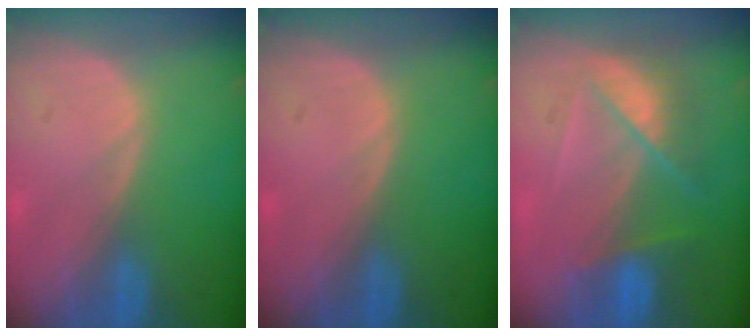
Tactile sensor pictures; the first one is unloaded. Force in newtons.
{"total": 0.0}
{"total": 7.4, "press": 6.5, "slide": 3.4}